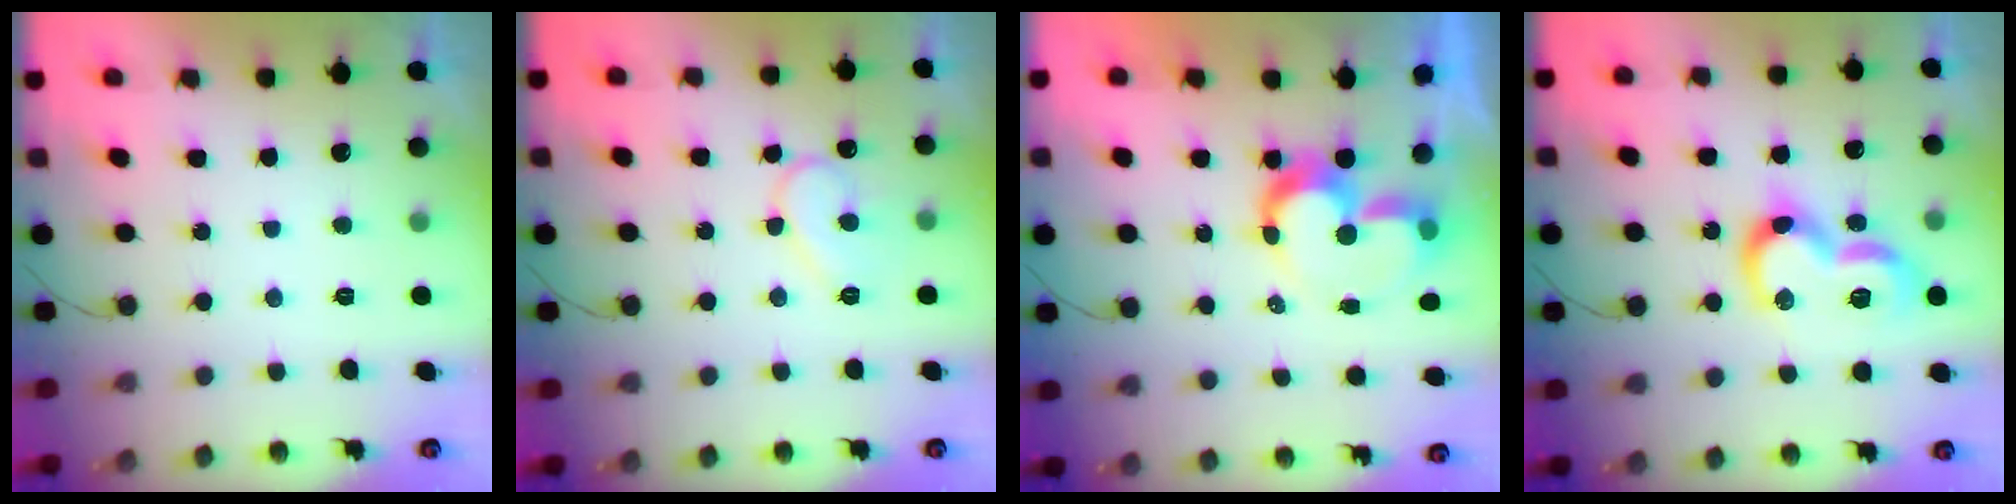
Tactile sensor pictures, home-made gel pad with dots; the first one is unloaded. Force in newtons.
{"total": 10.2, "press": 10.1, "slide": 0.9}
{"total": 10.8, "press": 10.8, "slide": 0.8}
{"total": 15.1, "press": 15.1, "slide": 1.0}